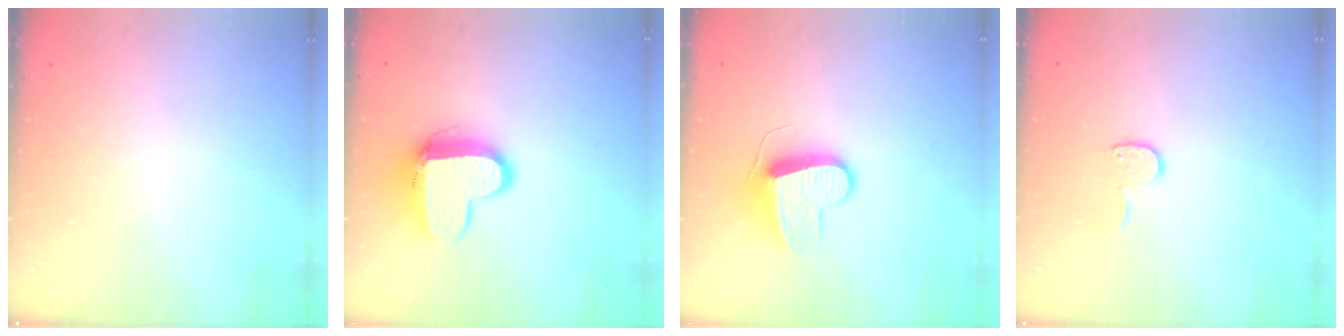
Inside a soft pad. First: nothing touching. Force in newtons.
{"total": 11.4, "press": 11.4, "slide": 1.1}
{"total": 9.8, "press": 9.8, "slide": 0.3}
{"total": 6.5, "press": 6.4, "slide": 0.4}